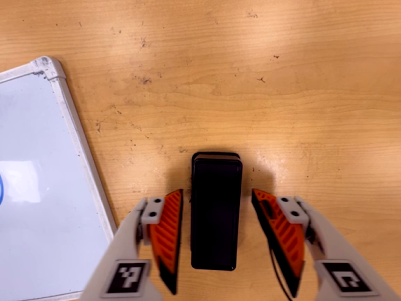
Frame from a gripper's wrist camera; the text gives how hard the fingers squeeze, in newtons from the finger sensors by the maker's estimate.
{"total": 0.0}